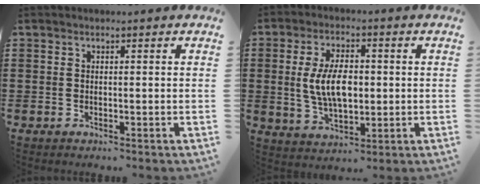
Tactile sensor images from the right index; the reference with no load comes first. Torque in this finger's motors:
{"motor_torque": [1.62, -0.52, 0.76, 0.21]}